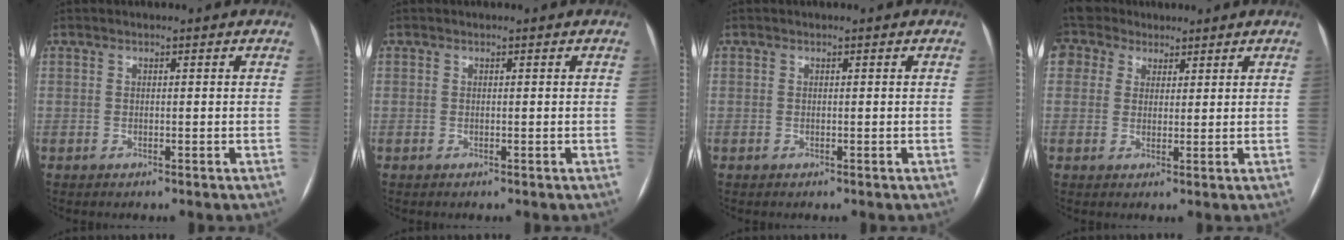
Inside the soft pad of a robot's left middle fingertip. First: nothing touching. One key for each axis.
{"total": 0.0}
{"total": 0.0}
{"total": 6.1, "fx": 4.1, "fy": 4.5, "fz": 0.9, "tx": -0.027, "ty": 0.033, "tz": 0.079}